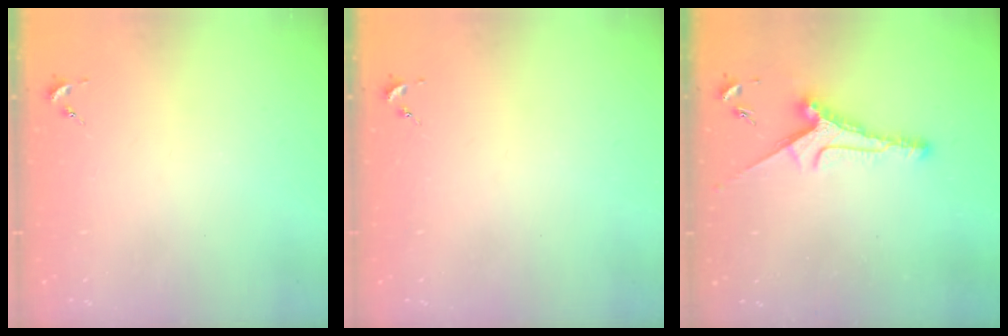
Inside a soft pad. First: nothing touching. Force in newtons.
{"total": 0.0}
{"total": 8.4, "press": 8.4, "slide": 0.4}